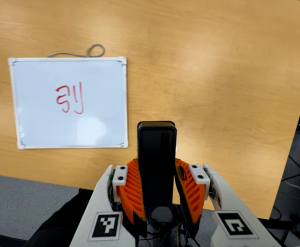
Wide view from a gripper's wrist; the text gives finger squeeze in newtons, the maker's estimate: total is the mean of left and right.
{"total": 5.1, "left": 3.9, "right": 6.3}